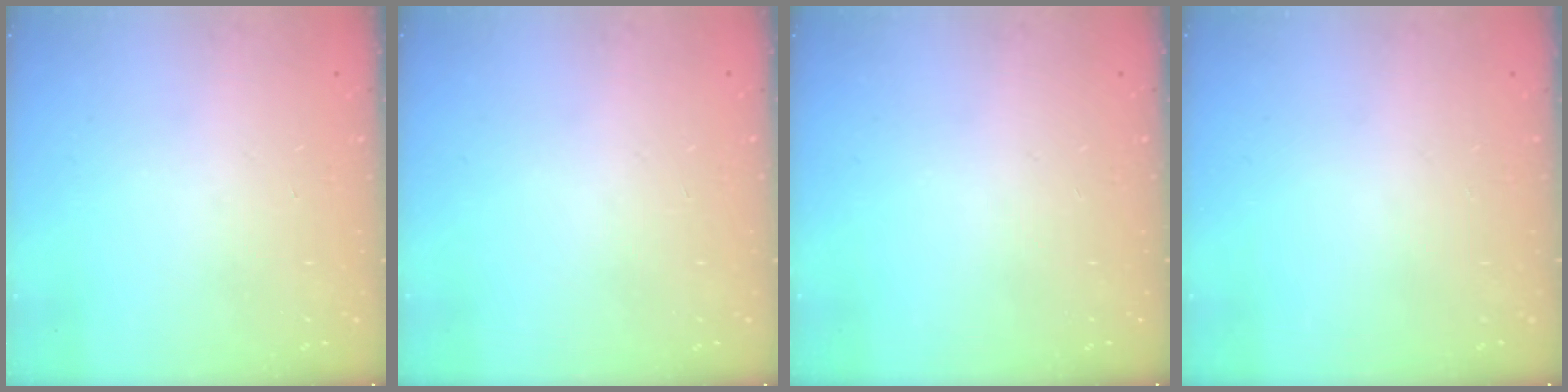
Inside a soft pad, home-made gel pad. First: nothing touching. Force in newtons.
{"total": 0.0}
{"total": 0.0}
{"total": 0.0}